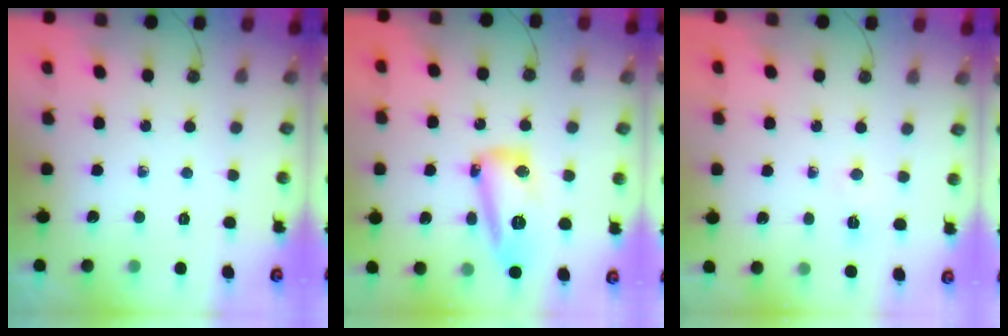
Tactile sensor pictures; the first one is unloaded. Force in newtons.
{"total": 13.0, "press": 12.9, "slide": 1.2}
{"total": 7.0, "press": 2.8, "slide": 6.4}